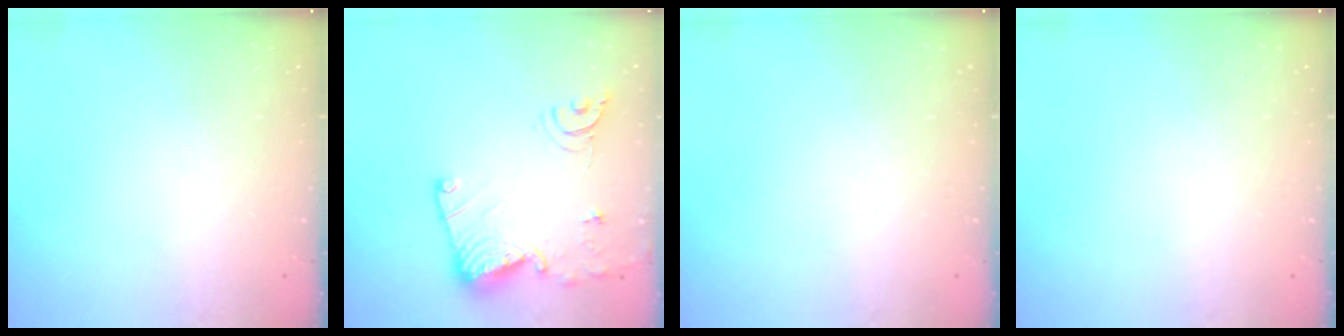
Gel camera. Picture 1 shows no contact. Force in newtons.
{"total": 14.7, "press": 14.7, "slide": 0.7}
{"total": 0.0}
{"total": 0.0}